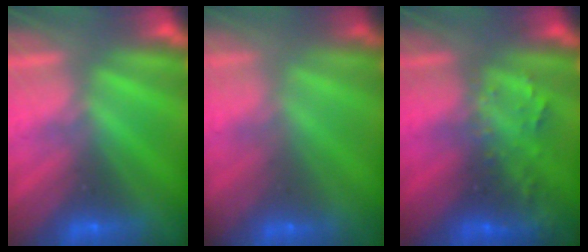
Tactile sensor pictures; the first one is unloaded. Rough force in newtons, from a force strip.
{"total": 7.1}
{"total": 2.7}